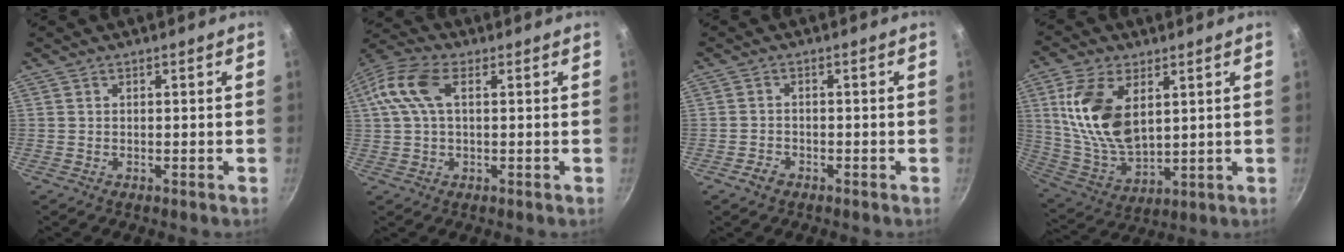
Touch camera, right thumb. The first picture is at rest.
{"total": 10.4, "force": [2.6, 5.5, 8.4], "torque": [-0.171, 0.027, 0.039]}
{"total": 2.3, "force": [-1.5, 1.5, 1.0], "torque": [-0.016, 0.018, -0.027]}
{"total": 16.0, "force": [4.6, 9.0, 12.5], "torque": [-0.230, -0.026, 0.101]}